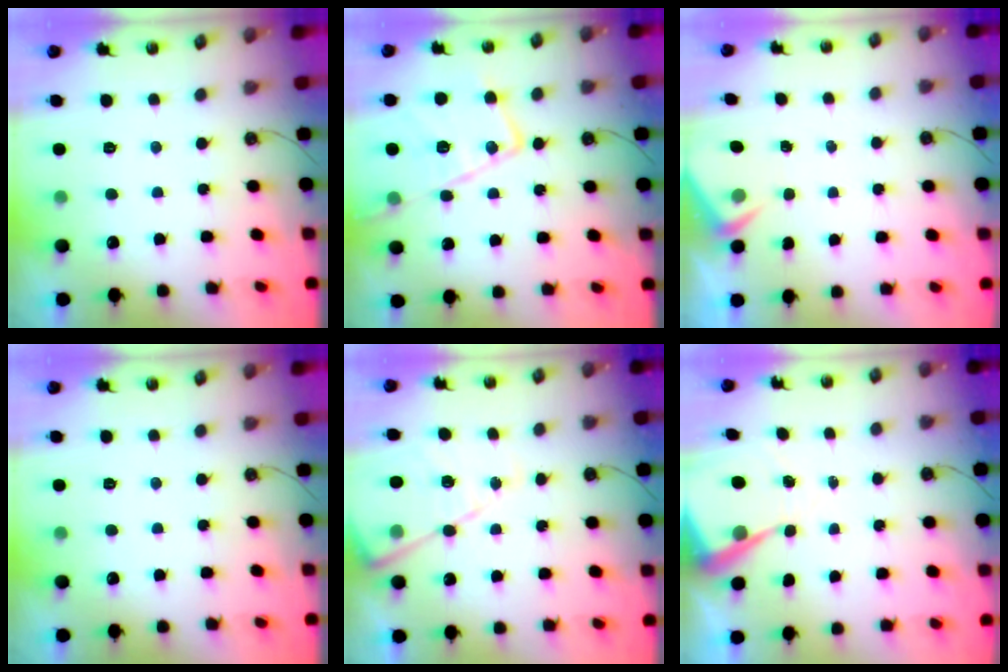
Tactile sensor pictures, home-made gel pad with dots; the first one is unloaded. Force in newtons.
{"total": 19.9, "press": 19.8, "slide": 1.8}
{"total": 3.1, "press": 3.1, "slide": 0.4}
{"total": 0.0}
{"total": 15.0, "press": 14.9, "slide": 1.4}
{"total": 7.8, "press": 7.8, "slide": 0.5}